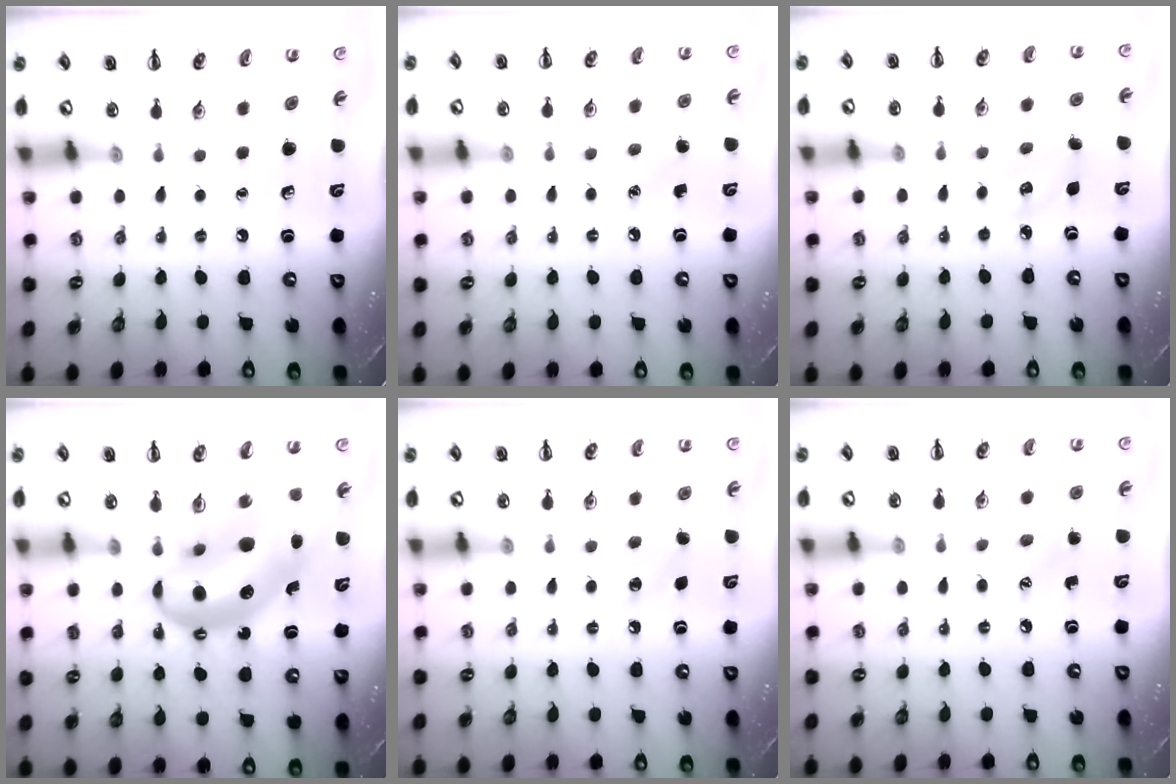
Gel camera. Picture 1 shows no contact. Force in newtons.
{"total": 5.8, "press": 5.6, "slide": 1.6}
{"total": 4.0, "press": 3.9, "slide": 0.9}
{"total": 15.7, "press": 15.0, "slide": 4.4}
{"total": 6.2, "press": 6.1, "slide": 1.3}
{"total": 5.9, "press": 5.7, "slide": 1.3}